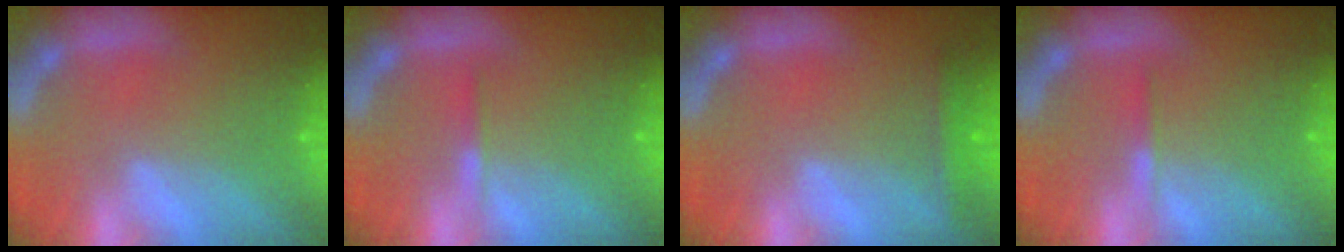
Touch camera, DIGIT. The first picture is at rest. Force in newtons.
{"total": 0.9}
{"total": 1.9}
{"total": 0.9}